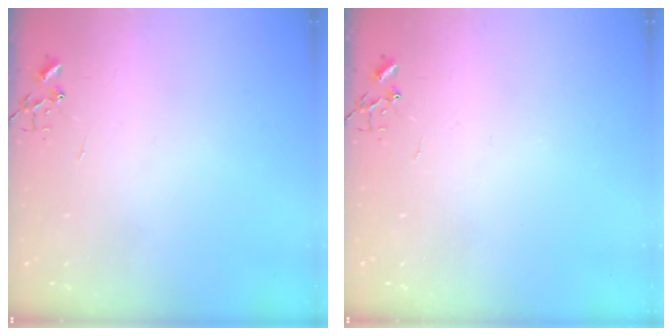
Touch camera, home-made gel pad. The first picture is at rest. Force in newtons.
{"total": 0.0}